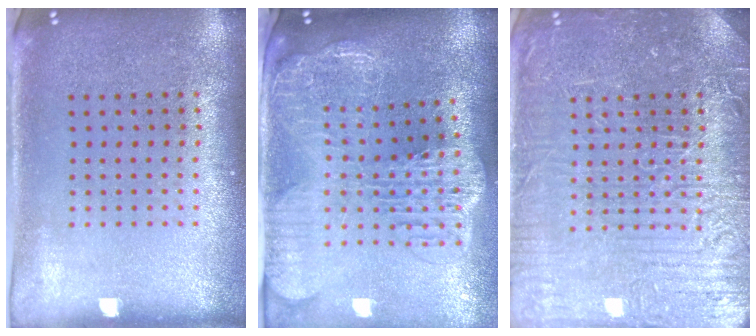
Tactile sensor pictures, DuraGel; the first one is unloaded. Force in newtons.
{"total": 3.5, "press": 2.8, "slide": 2.1}
{"total": 7.7, "press": 7.6, "slide": 1.0}